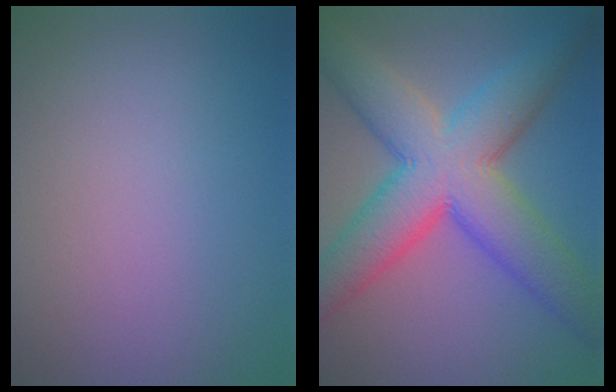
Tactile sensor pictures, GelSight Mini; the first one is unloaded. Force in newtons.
{"total": 10.8, "press": 10.8, "slide": 0.5}